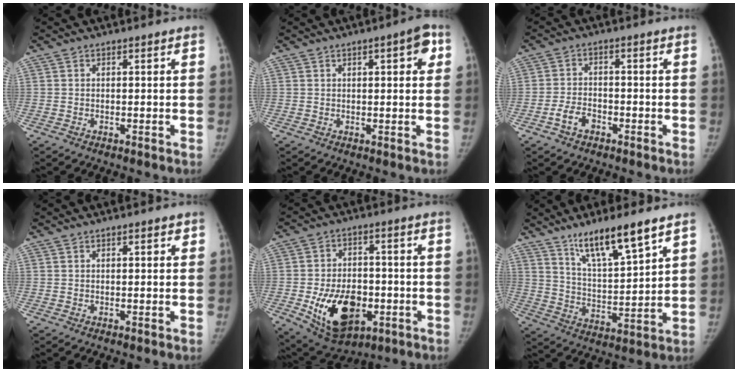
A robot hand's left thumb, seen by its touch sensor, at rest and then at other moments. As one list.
[{"total": 5.0, "force": [1.7, 1.6, 4.4], "torque": [-0.045, 0.004, 0.017]}, {"total": 4.0, "force": [-2.5, 2.5, 2.0], "torque": [-0.037, 0.020, -0.045]}, {"total": 1.5, "force": [0.7, 0.6, 1.2], "torque": [-0.012, 0.001, 0.008]}, {"total": 15.9, "force": [-4.8, 10.2, 11.2], "torque": [-0.148, 0.011, -0.061]}, {"total": 12.9, "force": [8.9, 2.3, 9.1], "torque": [-0.150, -0.054, 0.167]}]